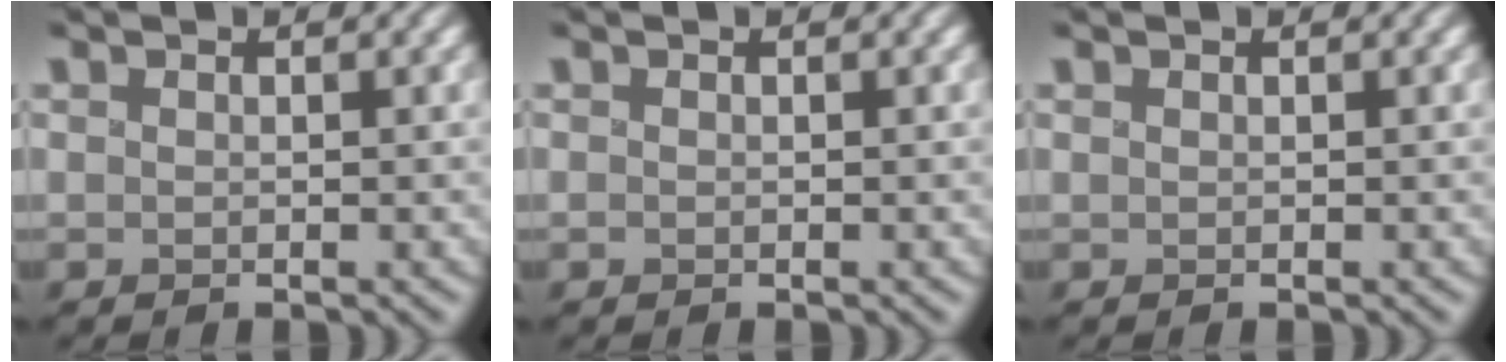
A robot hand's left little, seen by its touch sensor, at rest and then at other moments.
{"total": 0.0}
{"total": 0.0}